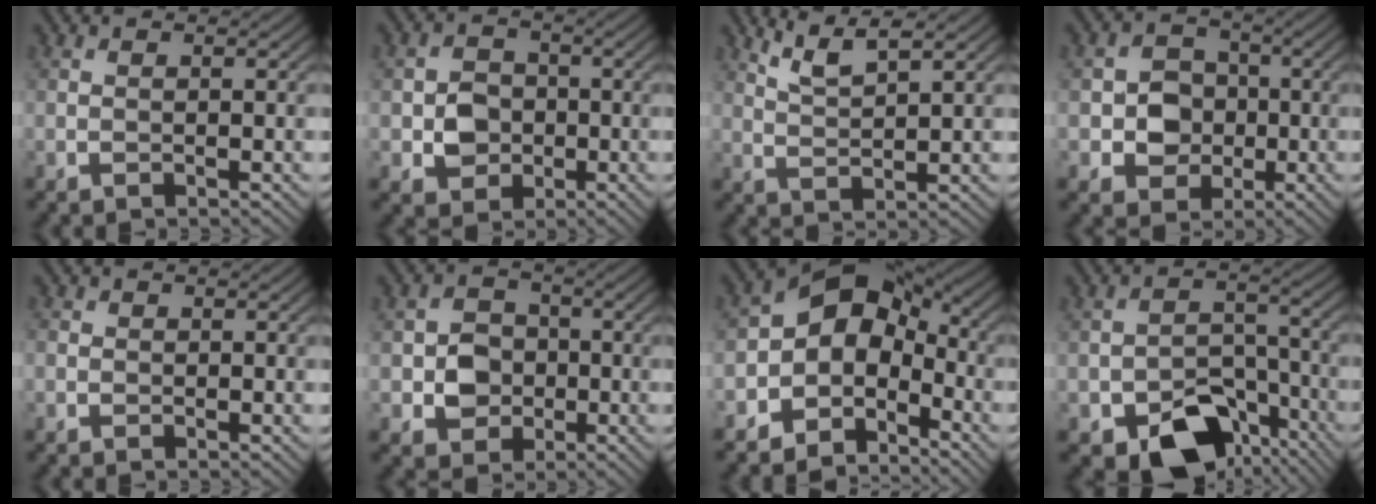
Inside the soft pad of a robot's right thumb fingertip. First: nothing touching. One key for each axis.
{"total": 4.3, "fx": -0.9, "fy": 3.7, "fz": 1.9, "tx": -0.033, "ty": -0.003, "tz": -0.020}
{"total": 4.4, "fx": 3.2, "fy": 0.5, "fz": 2.9, "tx": -0.067, "ty": 0.005, "tz": 0.070}
{"total": 5.5, "fx": -0.9, "fy": 4.9, "fz": 2.4, "tx": -0.040, "ty": 0.000, "tz": -0.032}
{"total": 1.1, "fx": -0.1, "fy": 1.0, "fz": 0.3, "tx": -0.004, "ty": -0.003, "tz": -0.004}
{"total": 4.8, "fx": -0.9, "fy": 4.3, "fz": 2.1, "tx": -0.038, "ty": 0.001, "tz": -0.025}
{"total": 7.8, "fx": -3.5, "fy": 5.6, "fz": 4.2, "tx": -0.058, "ty": 0.001, "tz": -0.079}
{"total": 10.9, "fx": -6.6, "fy": 6.4, "fz": 5.8, "tx": -0.096, "ty": -0.022, "tz": -0.104}